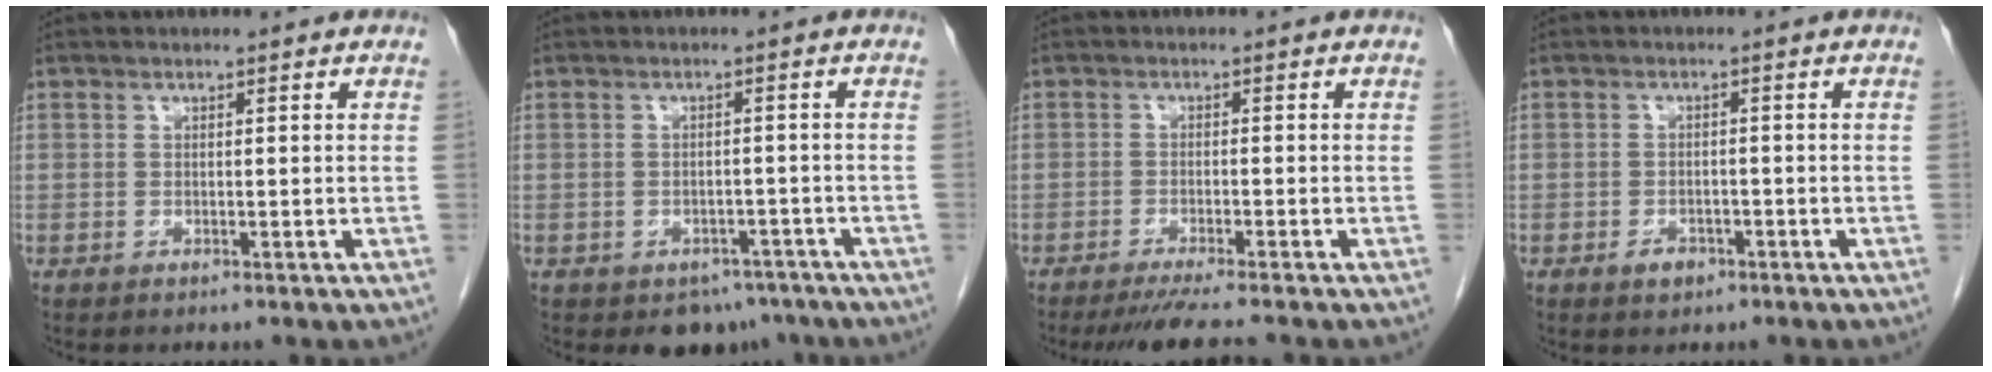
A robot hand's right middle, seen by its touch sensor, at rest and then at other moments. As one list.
[{"total": 5.2, "force": [-3.8, 3.1, 1.6], "torque": [-0.009, 0.008, -0.050]}, {"total": 6.0, "force": [-5.0, -0.6, 3.1], "torque": [-0.040, -0.017, -0.081]}, {"total": 2.3, "force": [-1.4, 1.4, 1.1], "torque": [-0.018, 0.004, -0.017]}]